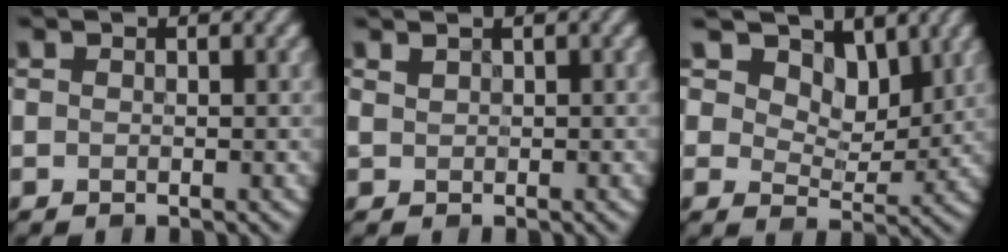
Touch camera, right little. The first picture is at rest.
{"total": 0.8, "force": [0.7, 0.2, 0.4], "torque": [-0.011, 0.005, 0.018]}
{"total": 8.3, "force": [5.3, 4.8, 4.3], "torque": [-0.088, -0.020, 0.086]}